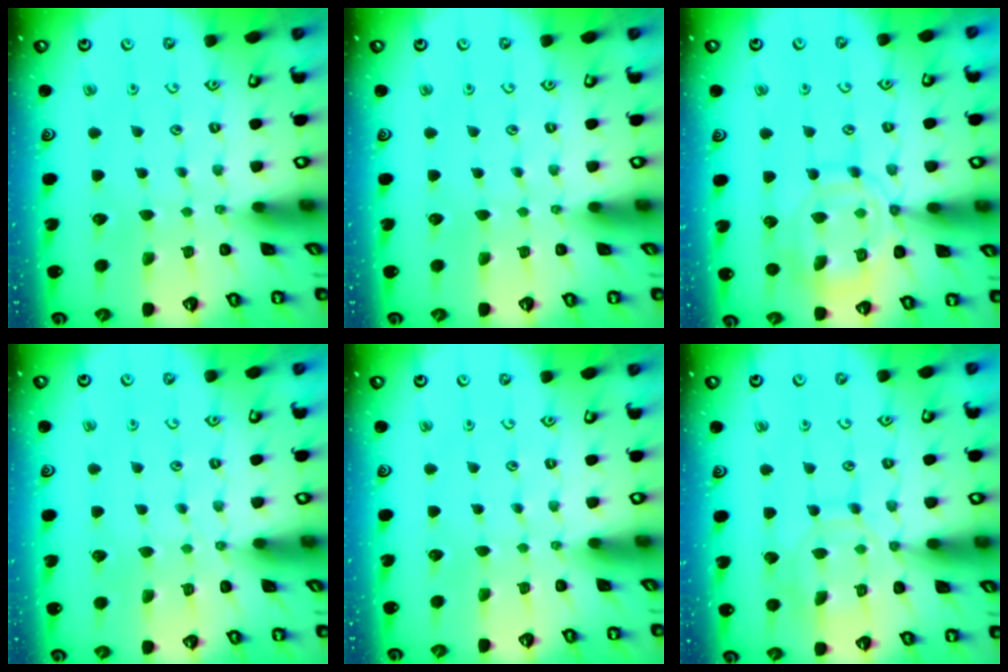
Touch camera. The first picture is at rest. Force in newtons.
{"total": 0.0}
{"total": 13.8, "press": 13.7, "slide": 1.3}
{"total": 2.5, "press": 2.4, "slide": 0.4}
{"total": 0.0}
{"total": 11.0, "press": 11.0, "slide": 0.8}